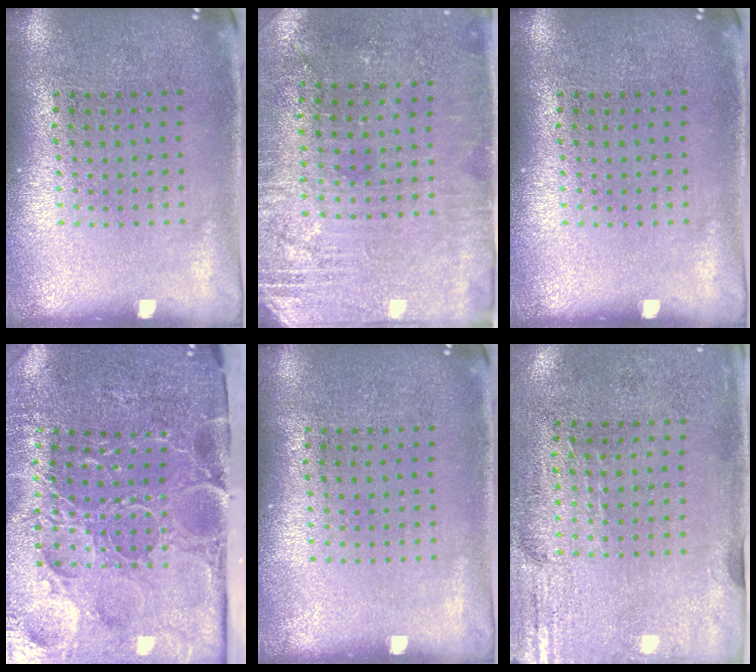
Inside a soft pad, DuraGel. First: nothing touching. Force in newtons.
{"total": 2.8, "press": 2.6, "slide": 1.0}
{"total": 0.0}
{"total": 5.2, "press": 4.2, "slide": 3.1}
{"total": 0.0}
{"total": 2.9, "press": 2.4, "slide": 1.6}